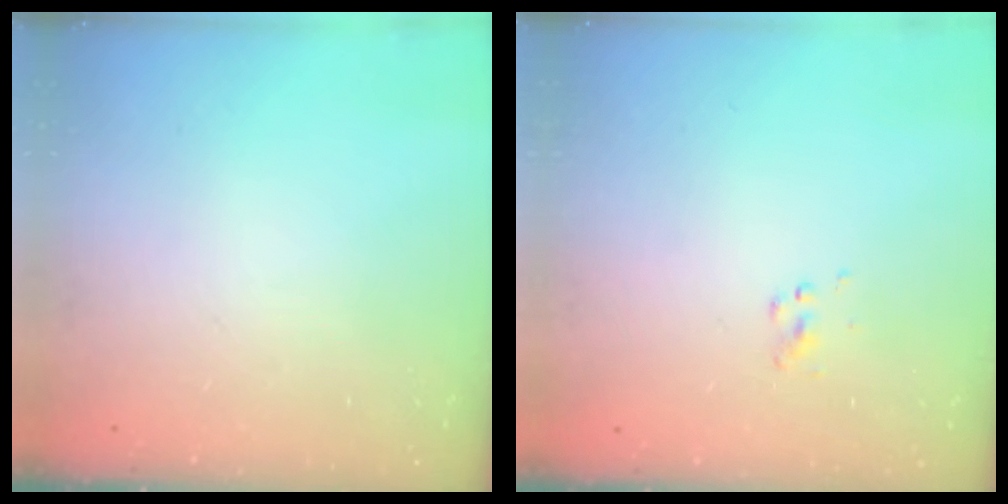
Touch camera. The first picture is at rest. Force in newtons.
{"total": 1.5, "press": 1.5, "slide": 0.1}